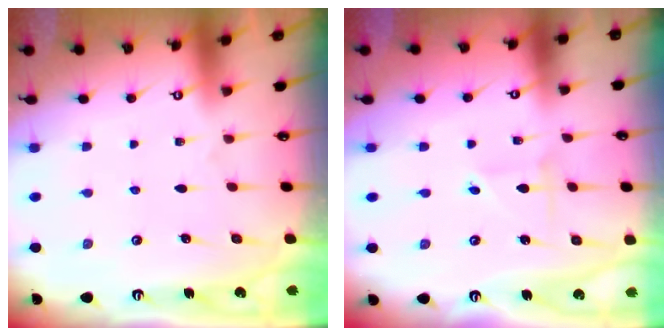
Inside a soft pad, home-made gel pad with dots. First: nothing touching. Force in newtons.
{"total": 1.4, "press": 1.4, "slide": 0.1}